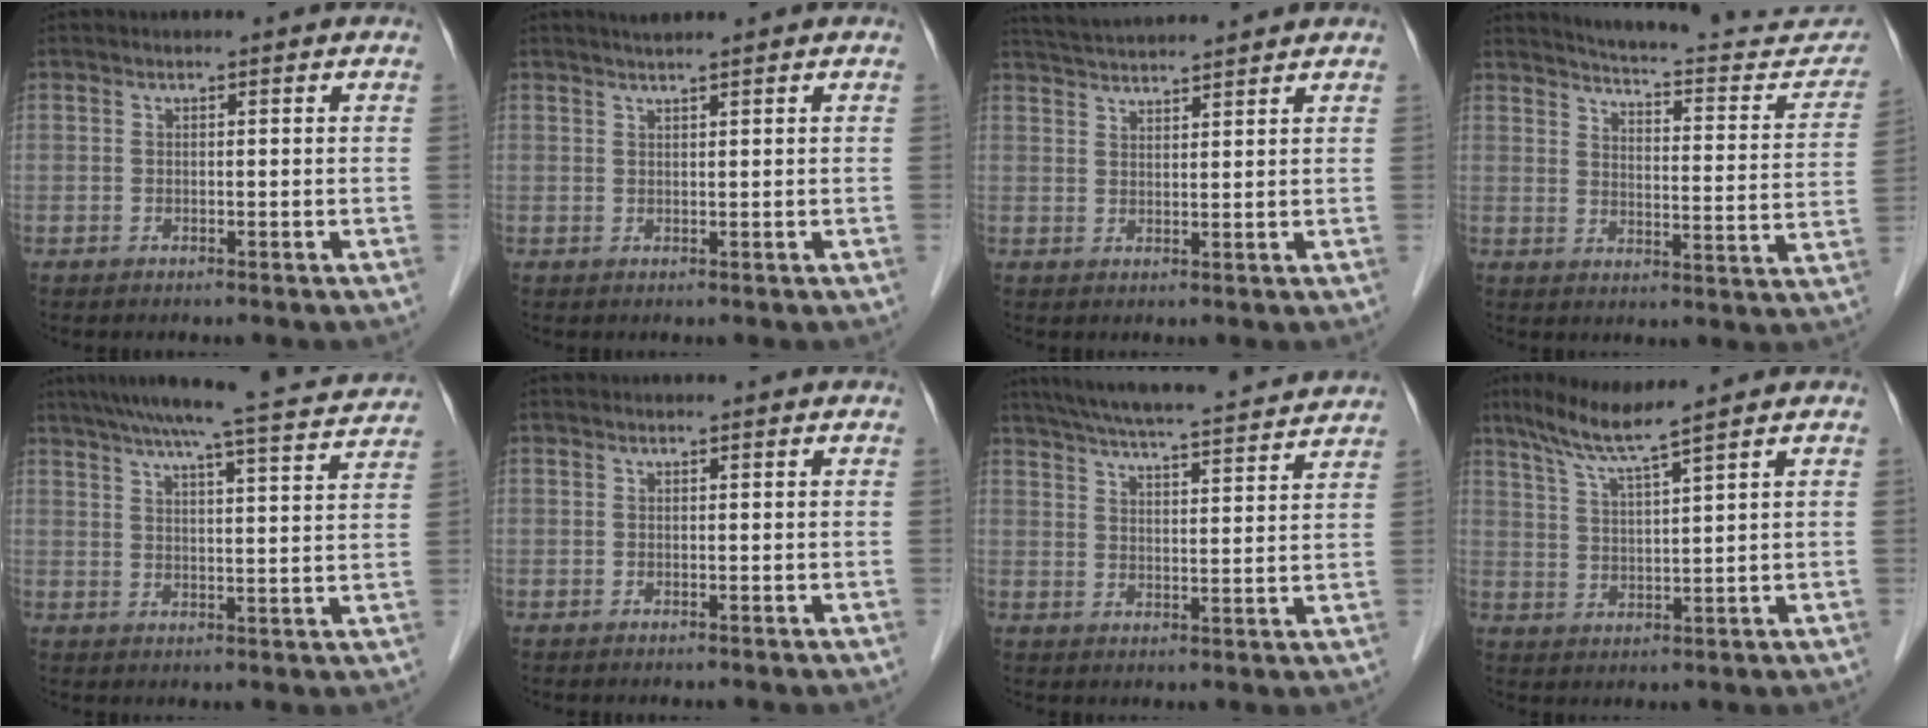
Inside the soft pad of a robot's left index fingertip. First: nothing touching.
{"total": 2.1, "force": [1.8, -0.2, 1.1], "torque": [-0.016, 0.010, 0.032]}
{"total": 8.3, "force": [7.9, -0.4, 2.5], "torque": [-0.050, 0.033, 0.126]}
{"total": 20.0, "force": [18.8, 3.1, 5.9], "torque": [-0.065, -0.058, 0.222]}
{"total": 17.1, "force": [15.5, 0.1, 7.3], "torque": [-0.119, 0.001, 0.200]}
{"total": 0.0}
{"total": 19.9, "force": [18.1, 1.3, 8.1], "torque": [-0.137, 0.023, 0.250]}
{"total": 6.5, "force": [5.1, -1.3, 3.9], "torque": [-0.081, -0.003, 0.100]}